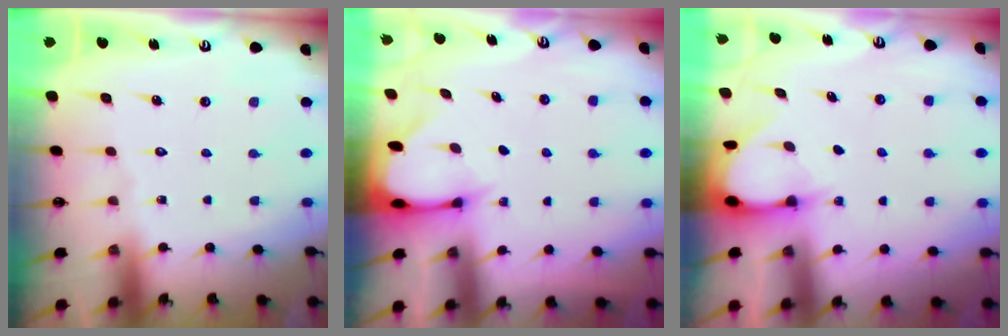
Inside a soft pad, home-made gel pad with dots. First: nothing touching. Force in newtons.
{"total": 2.7, "press": 2.6, "slide": 0.4}
{"total": 3.1, "press": 3.1, "slide": 0.3}